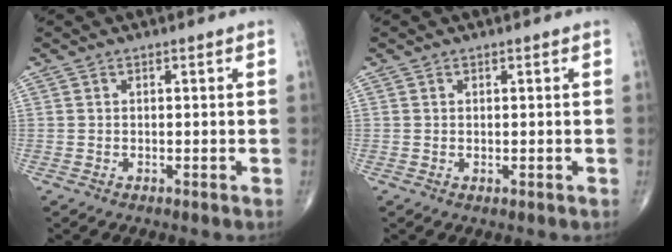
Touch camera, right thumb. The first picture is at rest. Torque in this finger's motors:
{"motor_torque": [-0.19, 0.10, -0.17, 0.11, -0.06]}